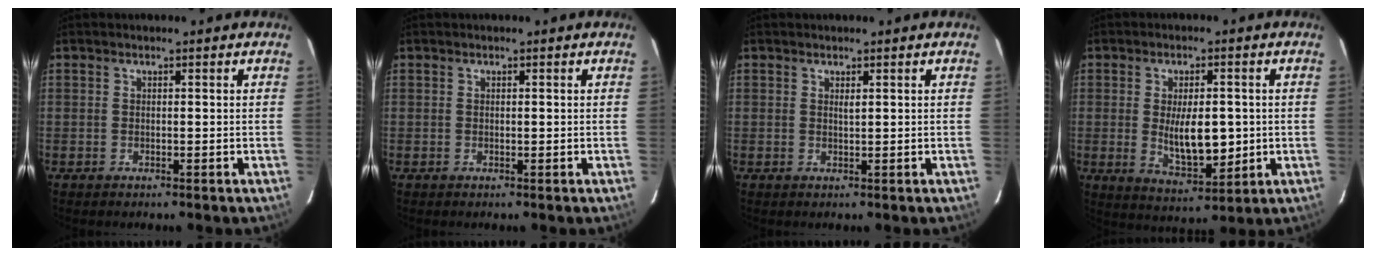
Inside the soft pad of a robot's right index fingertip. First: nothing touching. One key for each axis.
{"total": 0.0}
{"total": 0.6, "fx": 0.3, "fy": 0.0, "fz": 0.5, "tx": -0.012, "ty": -0.002, "tz": 0.007}
{"total": 8.7, "fx": -0.2, "fy": 3.5, "fz": 8.0, "tx": -0.137, "ty": -0.011, "tz": 0.010}